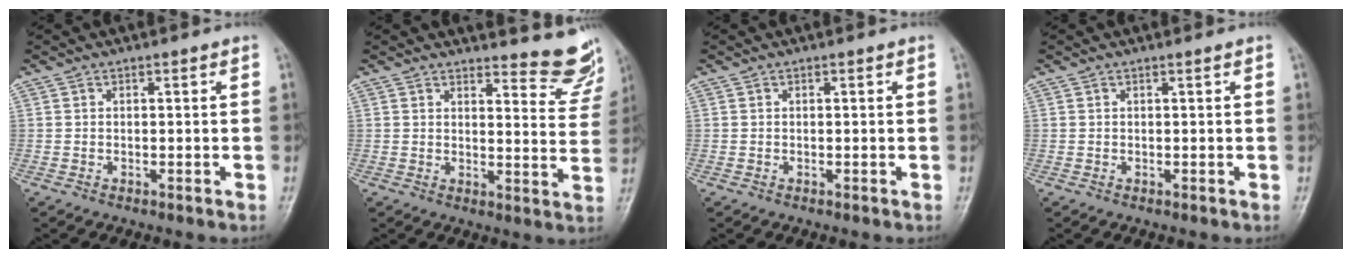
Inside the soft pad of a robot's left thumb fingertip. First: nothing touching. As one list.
[{"total": 10.7, "force": [10.1, 2.4, 2.8], "torque": [-0.005, -0.102, 0.100]}, {"total": 0.0}, {"total": 0.0}]